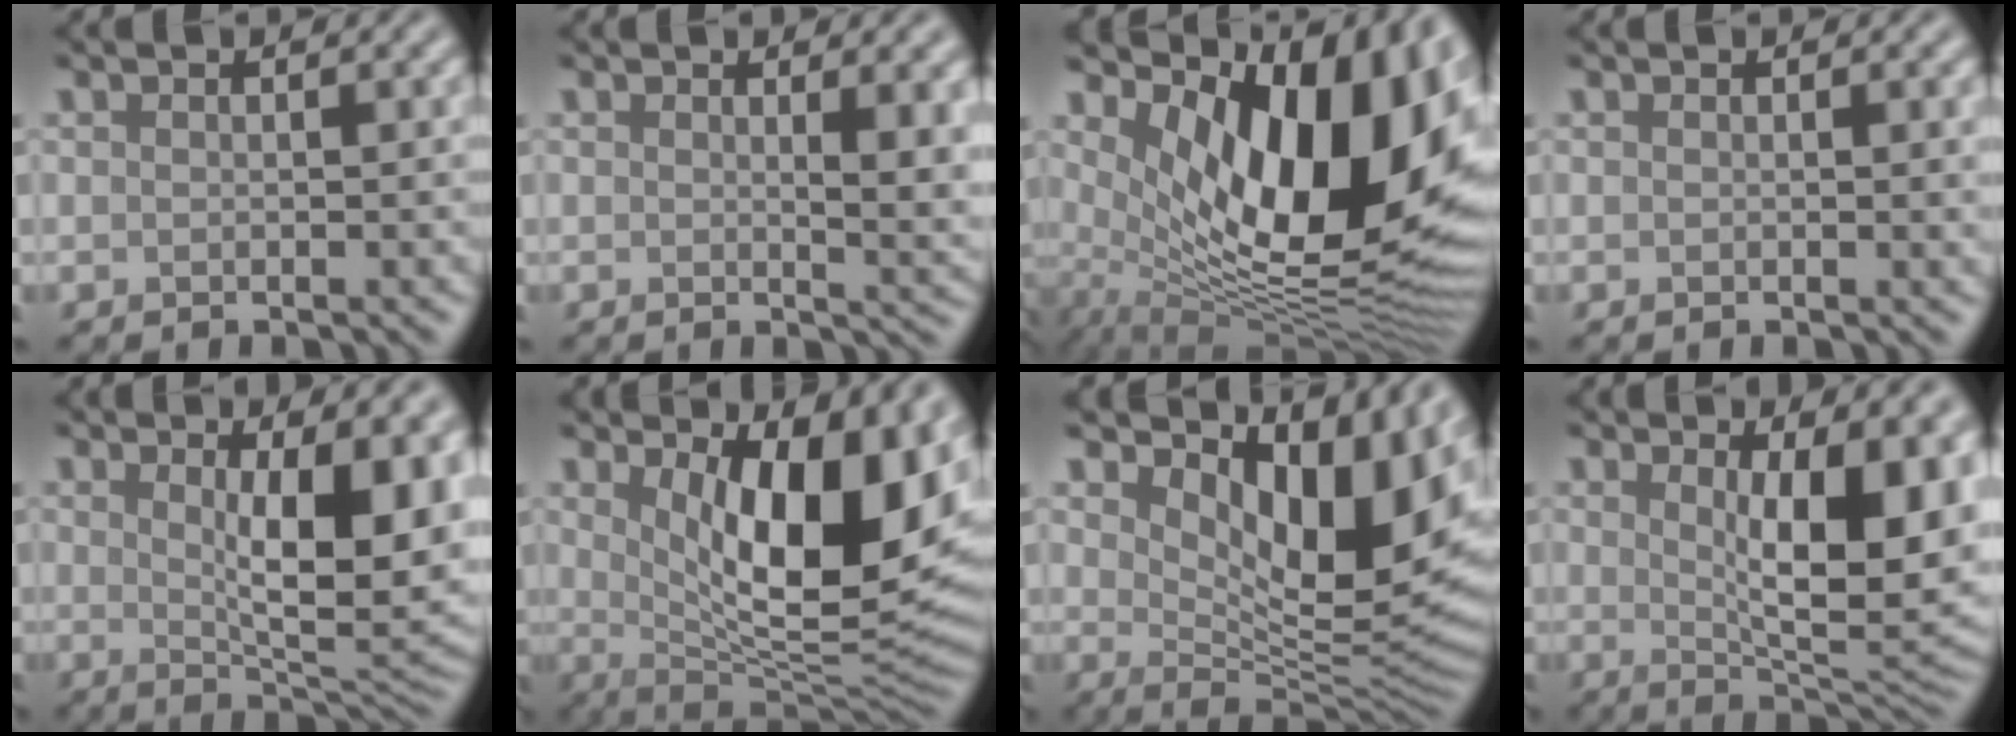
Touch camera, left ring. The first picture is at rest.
{"total": 3.5, "force": [1.1, 1.1, 3.2], "torque": [-0.034, -0.006, 0.017]}
{"total": 14.8, "force": [4.0, 6.8, 12.6], "torque": [-0.179, -0.016, 0.072]}
{"total": 0.9, "force": [0.2, 0.2, 0.9], "torque": [-0.006, -0.001, 0.001]}
{"total": 10.1, "force": [1.8, 3.3, 9.4], "torque": [-0.127, -0.013, 0.034]}
{"total": 12.9, "force": [3.5, 5.2, 11.3], "torque": [-0.144, -0.013, 0.055]}
{"total": 11.6, "force": [4.9, 5.0, 9.3], "torque": [-0.139, -0.007, 0.091]}
{"total": 11.2, "force": [1.9, 3.9, 10.4], "torque": [-0.128, -0.015, 0.034]}